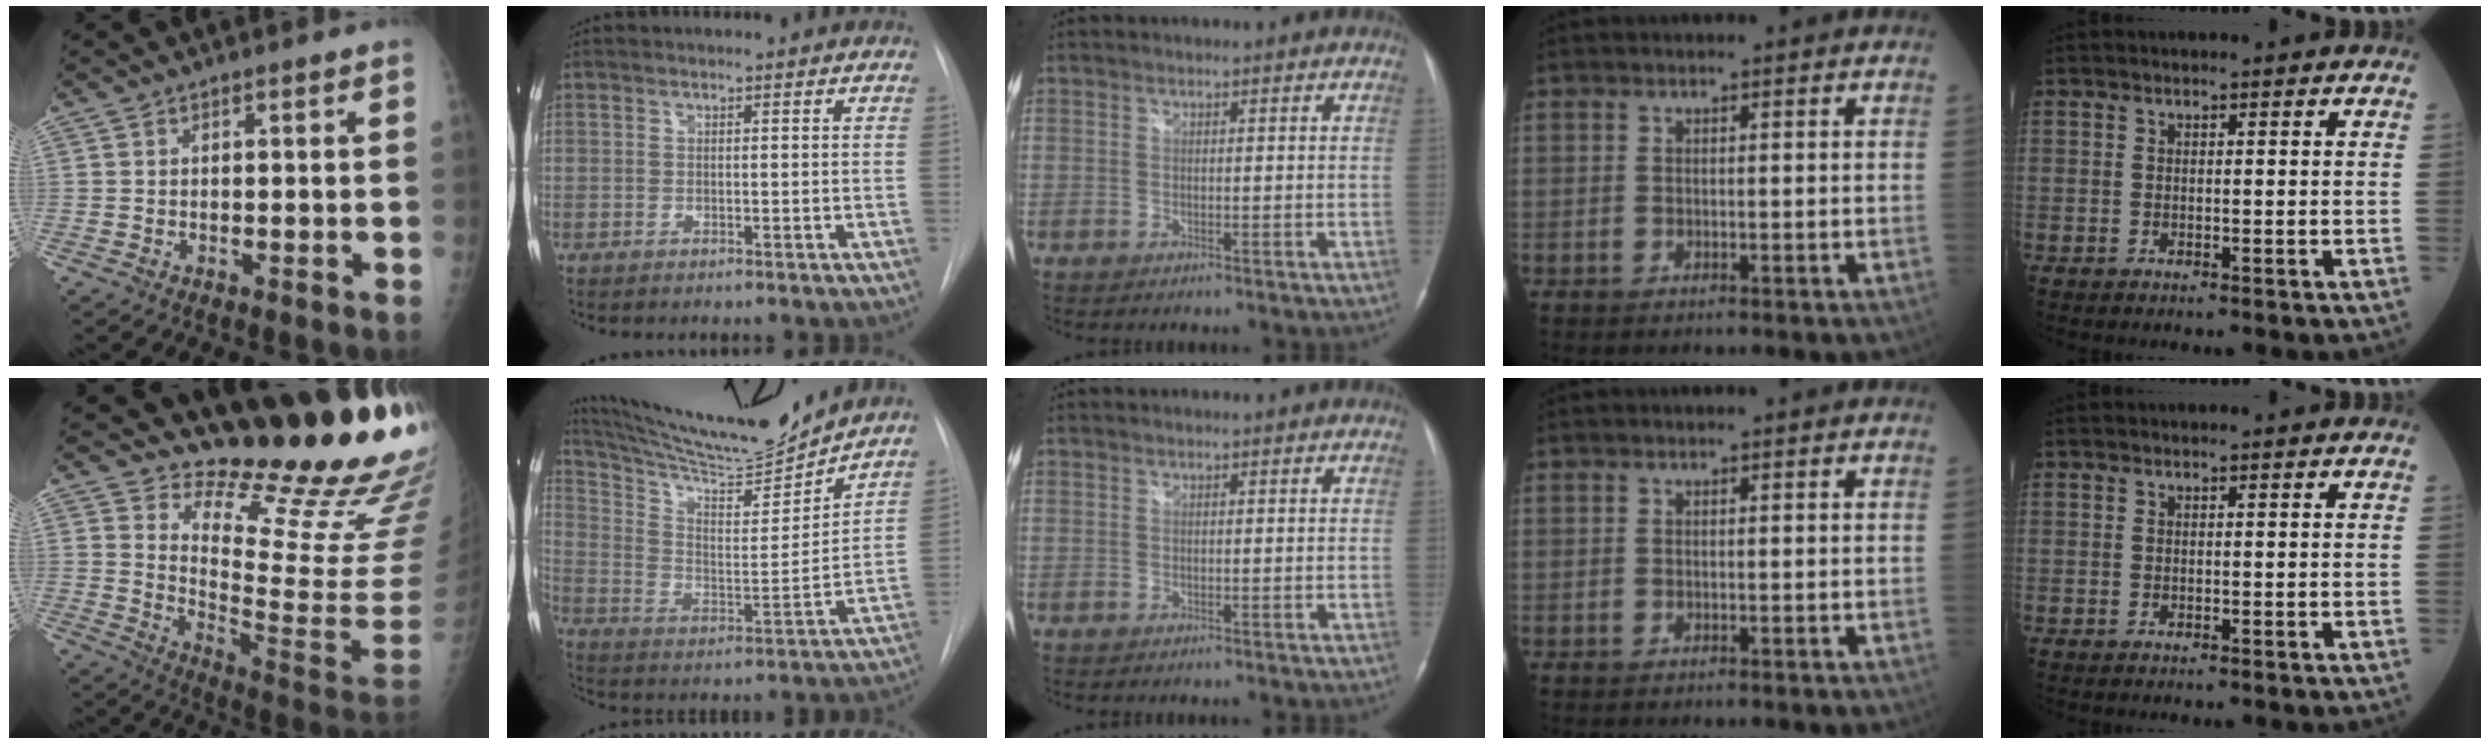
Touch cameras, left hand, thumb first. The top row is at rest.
{"thumb": {"total": 21.6, "force": [18.8, 3.0, 10.4], "torque": [-0.121, -0.199, 0.256]}, "index": {"total": 17.3, "force": [16.4, 0.2, 5.5], "torque": [-0.114, -0.033, 0.271]}}